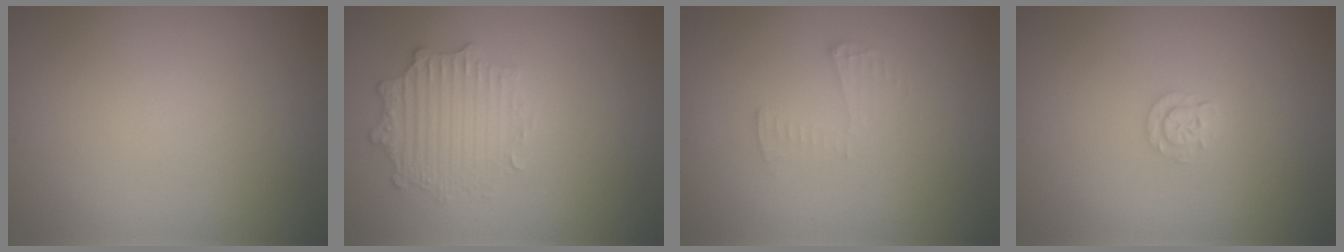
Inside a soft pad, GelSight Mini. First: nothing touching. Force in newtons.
{"total": 2.5, "press": 2.3, "slide": 1.0}
{"total": 1.4, "press": 1.4, "slide": 0.1}
{"total": 1.3, "press": 1.3, "slide": 0.2}